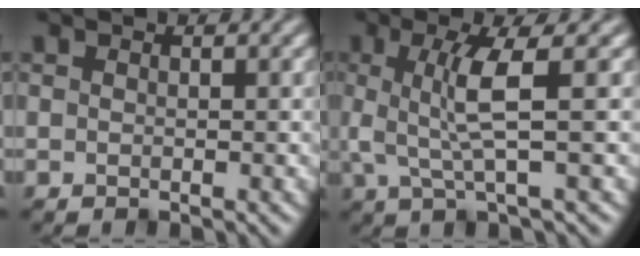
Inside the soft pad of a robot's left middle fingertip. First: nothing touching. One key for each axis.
{"total": 4.2, "fx": 0.5, "fy": 0.6, "fz": 4.1, "tx": -0.091, "ty": -0.001, "tz": 0.014}